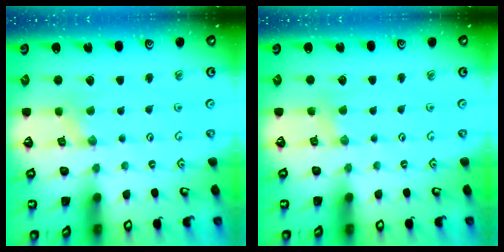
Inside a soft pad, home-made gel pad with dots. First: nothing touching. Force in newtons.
{"total": 2.1, "press": 2.1, "slide": 0.3}